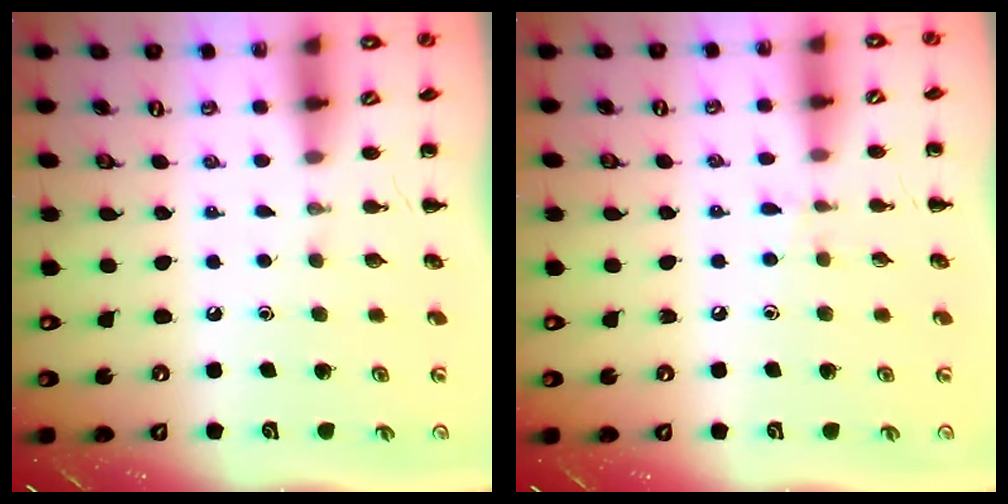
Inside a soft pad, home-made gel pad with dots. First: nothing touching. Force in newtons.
{"total": 5.6, "press": 5.3, "slide": 2.0}